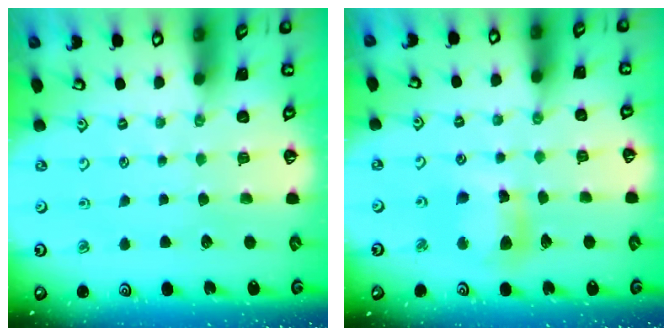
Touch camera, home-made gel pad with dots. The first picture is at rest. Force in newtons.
{"total": 11.3, "press": 11.2, "slide": 1.5}